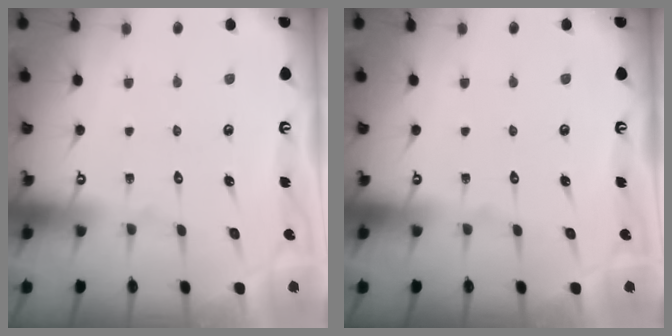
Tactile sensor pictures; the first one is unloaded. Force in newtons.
{"total": 0.0}